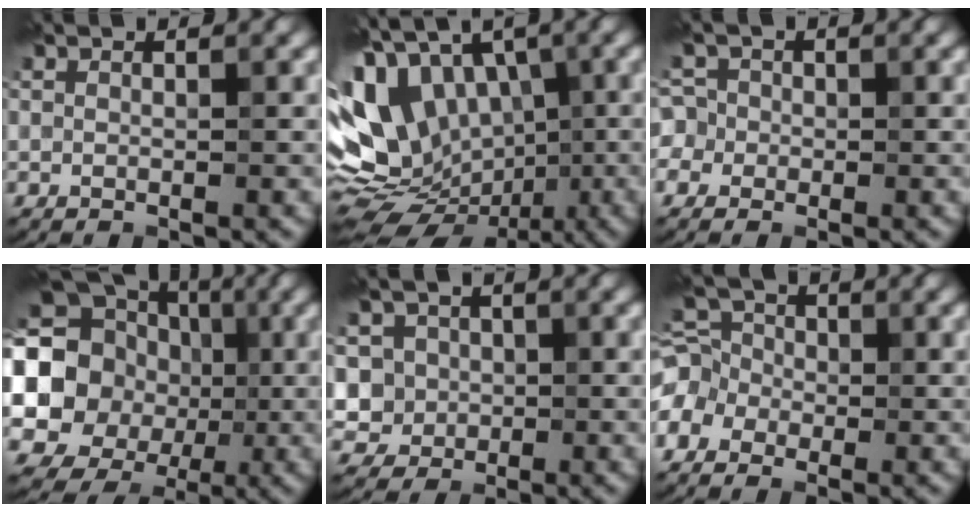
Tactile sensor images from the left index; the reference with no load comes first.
{"total": 14.3, "force": [-1.1, 9.7, 10.5], "torque": [-0.180, 0.010, -0.006]}
{"total": 4.2, "force": [-1.5, 3.9, 0.4], "torque": [0.007, 0.017, -0.057]}
{"total": 16.3, "force": [0.3, 14.9, 6.7], "torque": [-0.134, -0.003, -0.018]}
{"total": 4.8, "force": [-0.4, 4.7, 0.9], "torque": [-0.001, 0.021, -0.024]}
{"total": 6.4, "force": [-3.3, 5.1, 2.1], "torque": [-0.039, 0.006, -0.082]}